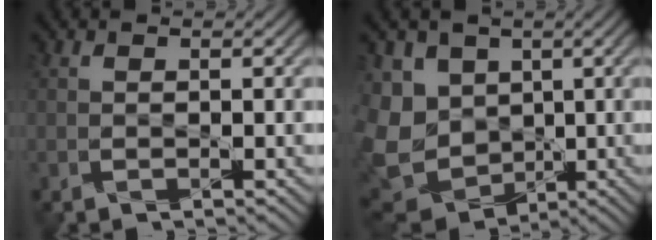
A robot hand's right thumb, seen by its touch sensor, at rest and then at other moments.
{"total": 10.8, "force": [0.0, 9.2, 5.6], "torque": [-0.174, -0.027, 0.025]}